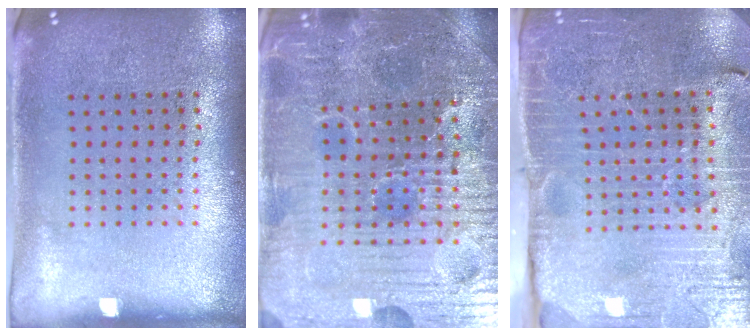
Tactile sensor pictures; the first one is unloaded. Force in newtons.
{"total": 5.6, "press": 5.3, "slide": 1.6}
{"total": 3.6, "press": 3.6, "slide": 0.6}